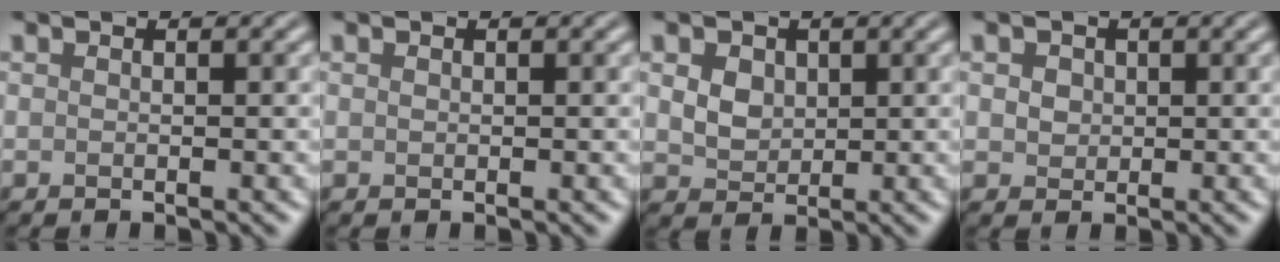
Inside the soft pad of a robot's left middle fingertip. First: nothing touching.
{"total": 0.0}
{"total": 3.6, "force": [1.4, 2.7, 1.9], "torque": [-0.048, 0.012, 0.023]}
{"total": 1.7, "force": [0.5, 1.4, 0.7], "torque": [-0.012, 0.006, 0.002]}